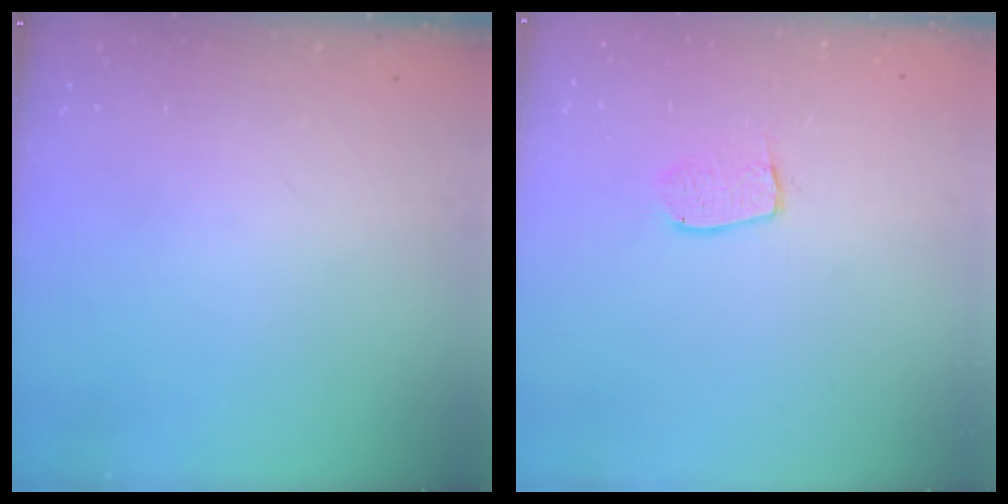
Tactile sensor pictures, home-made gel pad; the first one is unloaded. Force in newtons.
{"total": 6.6, "press": 6.5, "slide": 0.5}